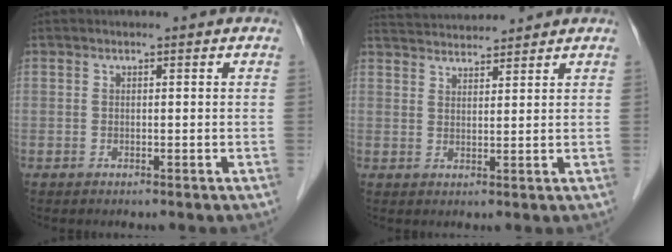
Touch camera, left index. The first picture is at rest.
{"total": 7.4, "force": [7.2, 0.4, 1.6], "torque": [-0.035, 0.029, 0.120]}